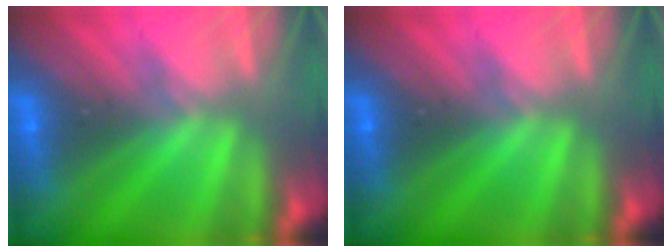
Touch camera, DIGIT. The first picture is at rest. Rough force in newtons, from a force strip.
{"total": 0.0}